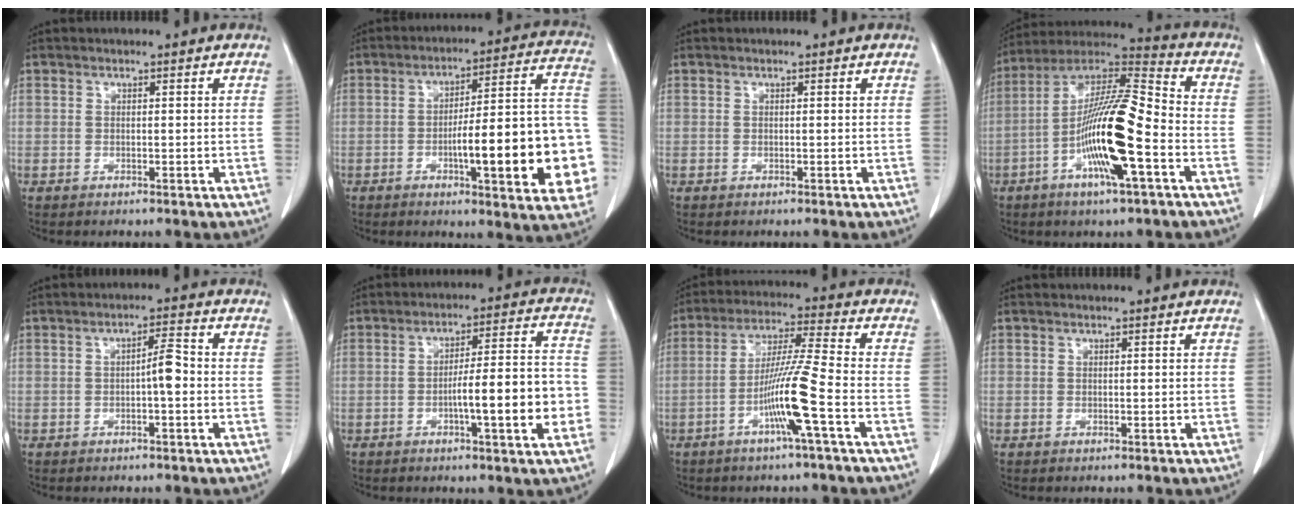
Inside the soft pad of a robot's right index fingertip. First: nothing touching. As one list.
[{"total": 21.2, "force": [-5.0, 3.4, 20.3], "torque": [-0.189, 0.030, -0.058]}, {"total": 0.0}, {"total": 17.2, "force": [-4.9, 1.9, 16.4], "torque": [-0.311, 0.001, -0.090]}, {"total": 3.3, "force": [-0.6, 0.4, 3.2], "torque": [-0.049, 0.006, -0.011]}, {"total": 12.0, "force": [-3.3, 1.1, 11.5], "torque": [-0.170, 0.016, -0.048]}, {"total": 9.1, "force": [-3.6, -0.9, 8.3], "torque": [-0.163, -0.003, -0.070]}, {"total": 0.0}]